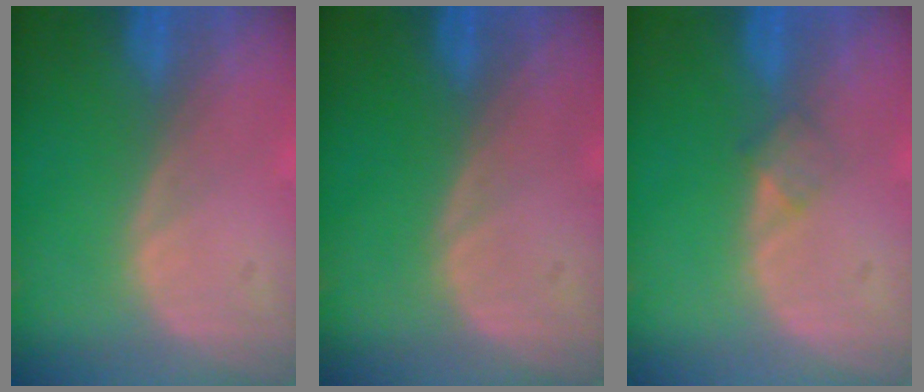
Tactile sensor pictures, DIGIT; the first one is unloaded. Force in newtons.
{"total": 0.0}
{"total": 1.8, "press": 1.8, "slide": 0.2}